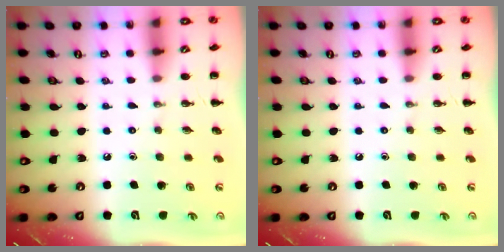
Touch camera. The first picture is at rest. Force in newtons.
{"total": 0.0}